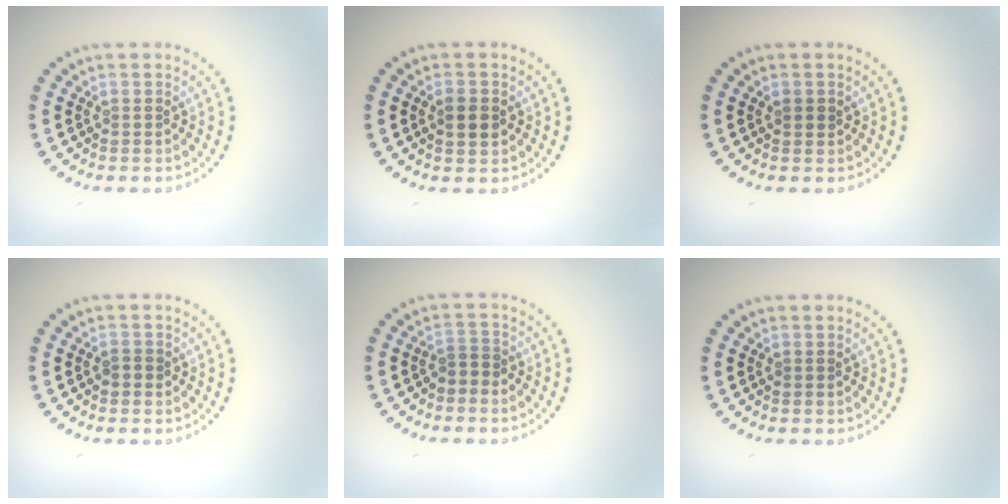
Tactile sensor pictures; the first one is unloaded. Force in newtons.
{"total": 2.3, "press": 2.3, "slide": 0.0}
{"total": 0.9, "press": 0.8, "slide": 0.3}
{"total": 0.9, "press": 0.9, "slide": 0.2}
{"total": 1.5, "press": 1.2, "slide": 0.9}
{"total": 0.0}